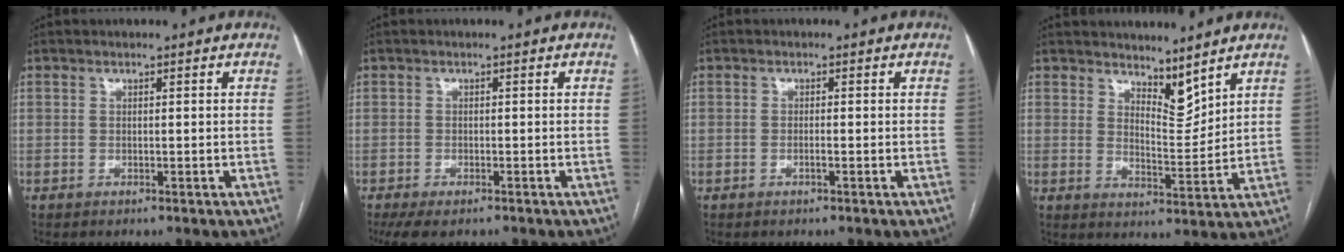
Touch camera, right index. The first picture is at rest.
{"total": 5.1, "force": [-3.7, 2.2, 2.6], "torque": [-0.047, -0.010, -0.058]}
{"total": 0.9, "force": [-0.4, 0.0, 0.8], "torque": [-0.018, 0.000, -0.008]}
{"total": 5.4, "force": [4.7, 1.5, 2.1], "torque": [-0.036, -0.012, 0.086]}